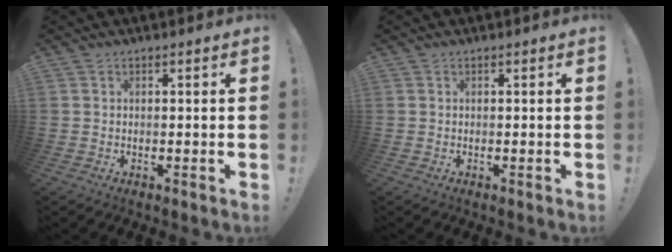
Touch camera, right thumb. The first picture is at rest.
{"total": 0.0}